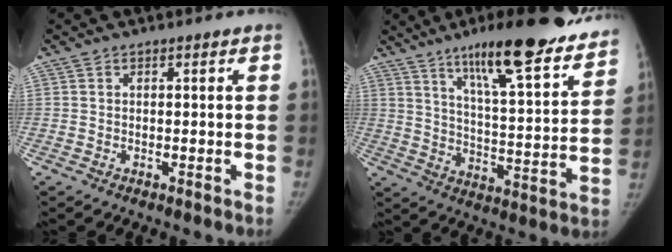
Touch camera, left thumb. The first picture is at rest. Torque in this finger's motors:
{"motor_torque": [1.36, -0.10, 1.31, -1.38, 0.43]}